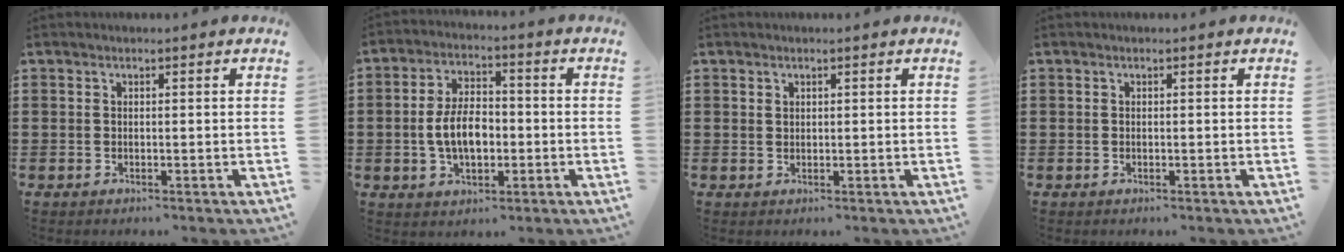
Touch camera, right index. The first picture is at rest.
{"total": 7.2, "force": [-1.0, 4.1, 5.9], "torque": [-0.121, 0.002, -0.026]}
{"total": 0.8, "force": [0.5, 0.6, 0.2], "torque": [-0.006, 0.001, 0.011]}
{"total": 0.0}